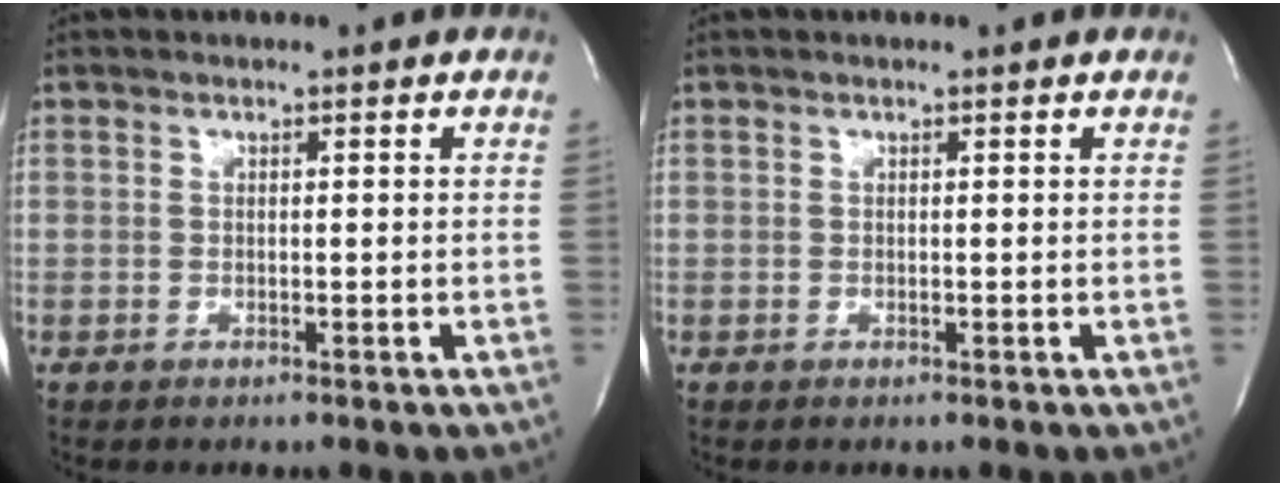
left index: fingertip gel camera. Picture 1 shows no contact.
{"total": 0.0}